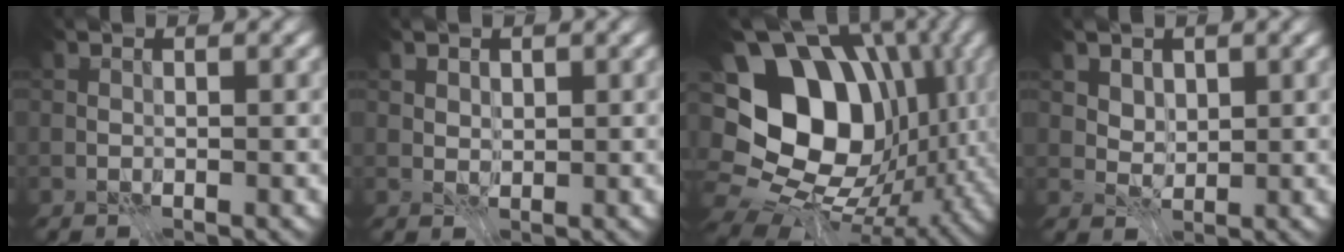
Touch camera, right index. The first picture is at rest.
{"total": 1.5, "force": [0.9, 1.0, 0.6], "torque": [-0.013, -0.007, 0.025]}
{"total": 16.3, "force": [1.4, 12.4, 10.6], "torque": [-0.149, 0.018, 0.035]}
{"total": 2.7, "force": [1.6, 1.8, 1.2], "torque": [-0.040, -0.012, 0.049]}